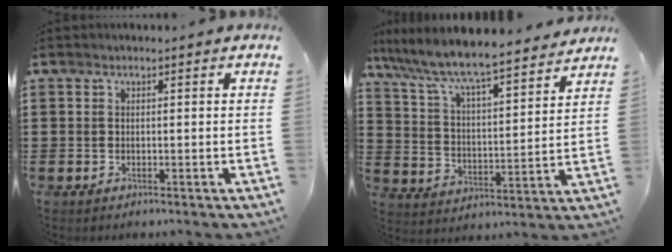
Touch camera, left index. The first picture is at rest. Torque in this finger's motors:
{"motor_torque": [2.14, 0.00, 0.41, 0.10]}